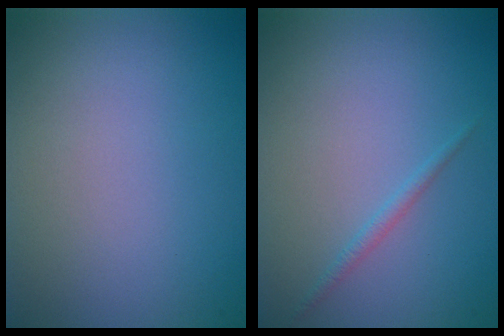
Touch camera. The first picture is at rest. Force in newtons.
{"total": 0.8, "press": 0.8, "slide": 0.1}